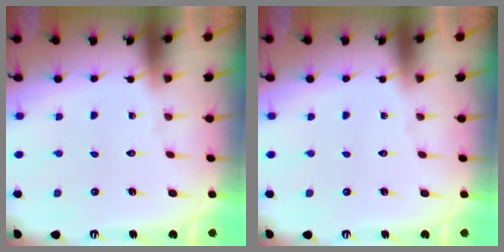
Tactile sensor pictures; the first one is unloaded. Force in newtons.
{"total": 0.0}